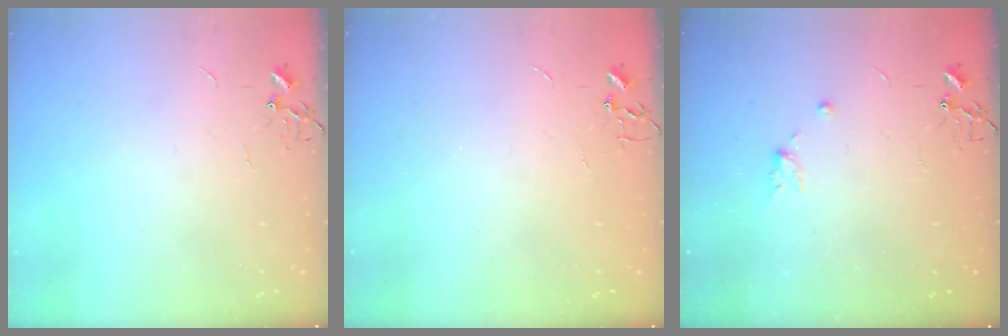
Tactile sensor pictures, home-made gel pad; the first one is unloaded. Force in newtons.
{"total": 0.0}
{"total": 5.0, "press": 4.6, "slide": 1.8}